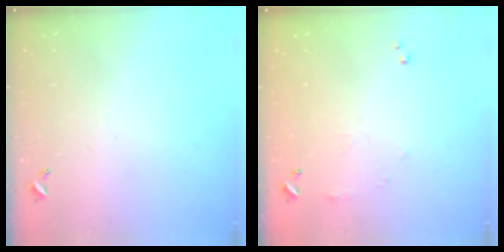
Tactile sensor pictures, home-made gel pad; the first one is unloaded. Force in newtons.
{"total": 5.4, "press": 5.3, "slide": 0.6}